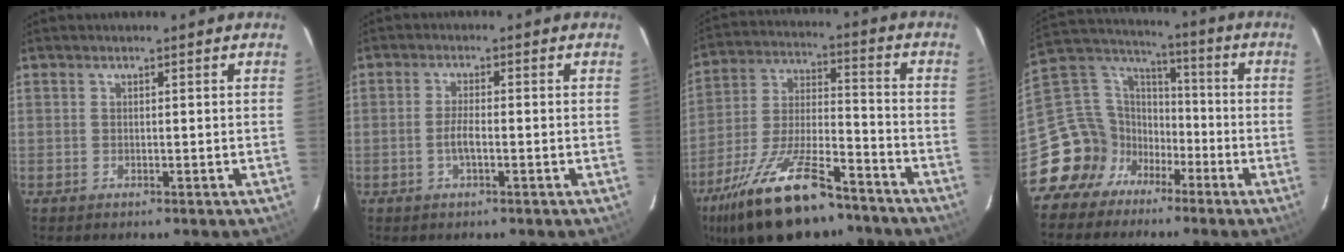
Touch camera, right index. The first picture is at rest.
{"total": 2.9, "force": [-1.0, 0.7, 2.6], "torque": [-0.055, 0.000, -0.019]}
{"total": 22.1, "force": [-15.4, 7.6, 13.9], "torque": [-0.276, -0.024, -0.258]}
{"total": 13.8, "force": [-7.4, 11.0, 3.9], "torque": [-0.091, 0.050, -0.137]}